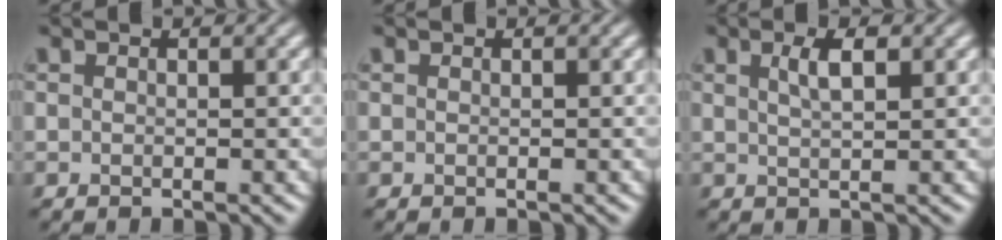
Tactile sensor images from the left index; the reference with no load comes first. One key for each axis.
{"total": 0.0}
{"total": 2.2, "fx": 1.0, "fy": 0.6, "fz": 1.9, "tx": -0.032, "ty": 0.004, "tz": 0.017}